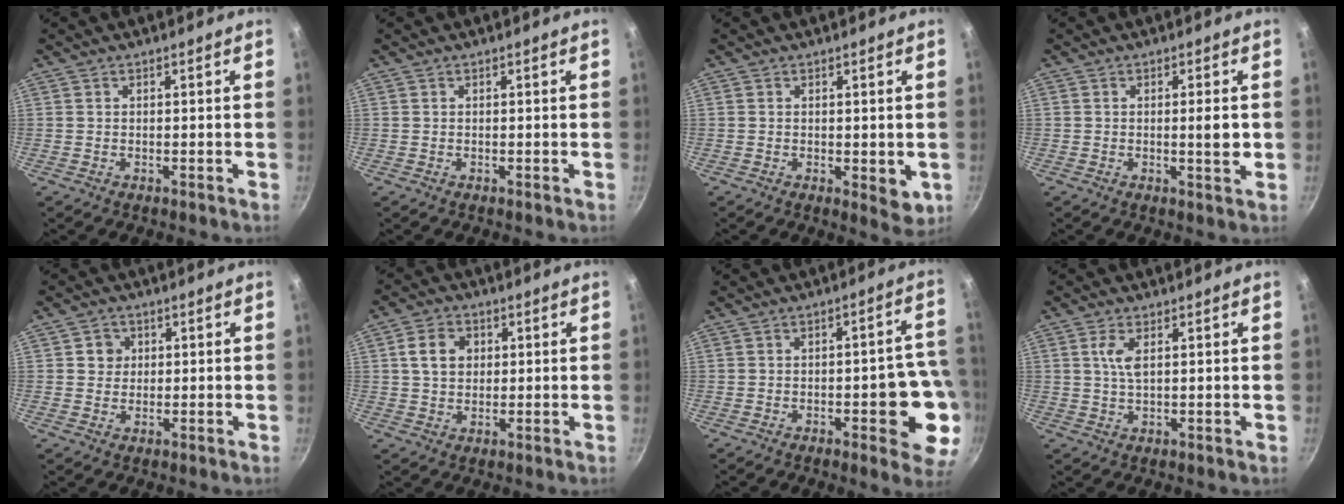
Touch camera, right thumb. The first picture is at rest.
{"total": 0.0}
{"total": 4.4, "force": [-0.6, 2.0, 3.8], "torque": [-0.046, -0.014, -0.005]}
{"total": 3.7, "force": [-0.1, 0.6, 3.6], "torque": [-0.053, -0.004, -0.002]}
{"total": 3.3, "force": [0.7, 3.1, 0.8], "torque": [0.010, 0.004, 0.007]}
{"total": 6.7, "force": [1.5, 5.3, 3.9], "torque": [-0.052, 0.007, 0.023]}
{"total": 11.6, "force": [-3.3, 4.1, 10.3], "torque": [-0.082, 0.022, -0.041]}
{"total": 3.5, "force": [1.1, 1.3, 3.1], "torque": [-0.064, -0.001, 0.024]}